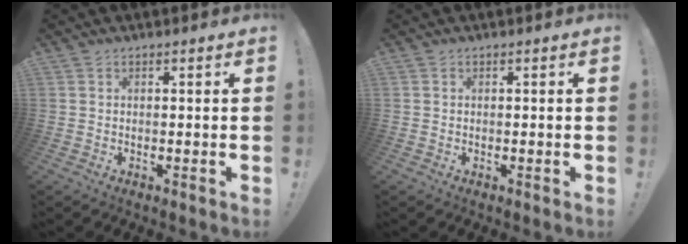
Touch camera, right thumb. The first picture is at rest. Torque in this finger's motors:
{"motor_torque": [-0.29, -0.05, -0.17, 0.11, 0.00]}